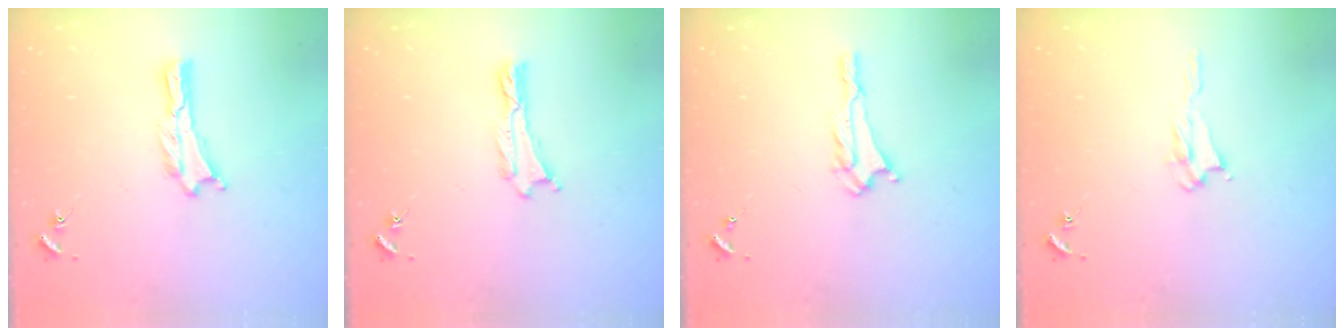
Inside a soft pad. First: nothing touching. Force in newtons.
{"total": 0.0}
{"total": 1.9, "press": 1.9, "slide": 0.4}
{"total": 2.1, "press": 2.0, "slide": 0.3}